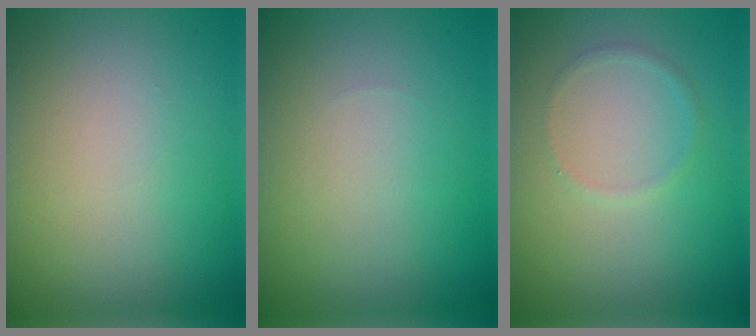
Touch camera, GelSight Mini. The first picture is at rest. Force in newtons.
{"total": 0.0}
{"total": 0.7, "press": 0.7, "slide": 0.1}